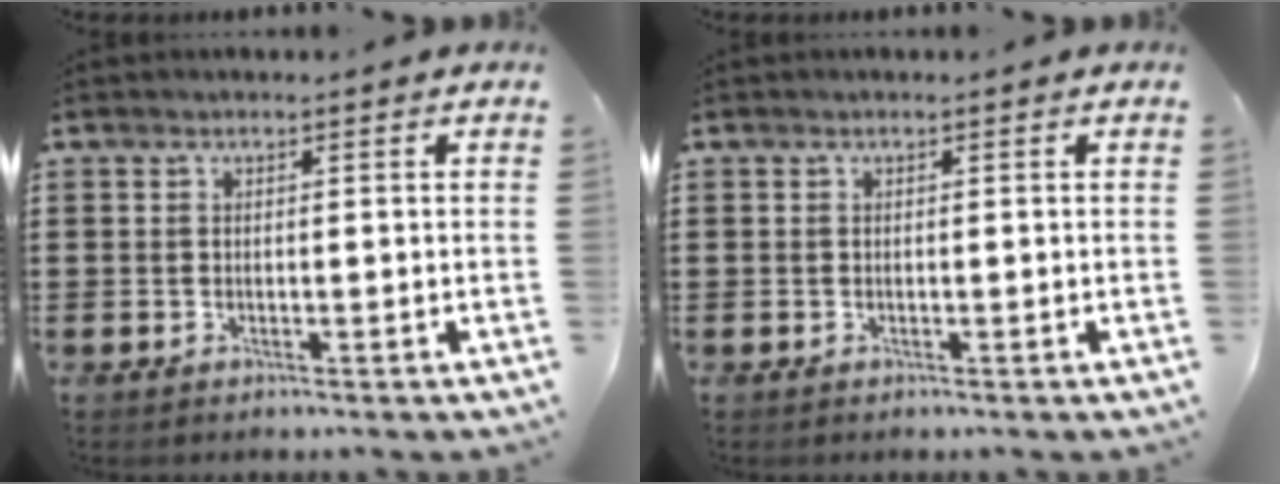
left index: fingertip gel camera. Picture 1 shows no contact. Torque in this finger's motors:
{"motor_torque": [0.00, 0.00, 0.00, 0.00]}